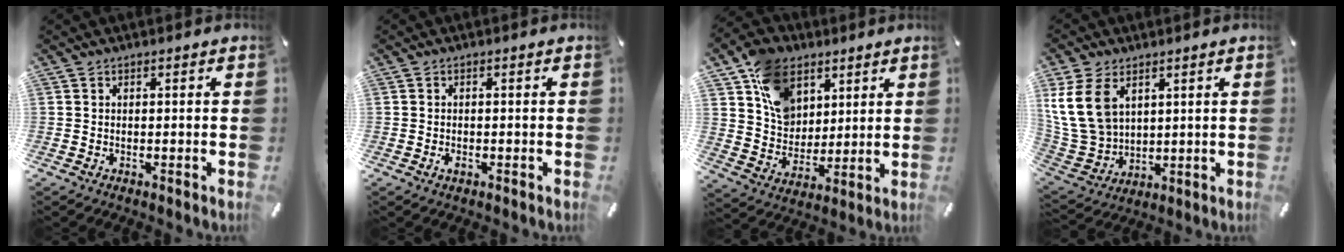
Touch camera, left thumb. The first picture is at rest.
{"total": 1.4, "force": [-0.6, 0.7, 1.0], "torque": [-0.018, 0.001, -0.012]}
{"total": 12.9, "force": [6.1, 10.1, 5.2], "torque": [-0.102, -0.013, 0.121]}
{"total": 13.3, "force": [5.3, 9.9, 7.2], "torque": [-0.188, -0.007, 0.100]}